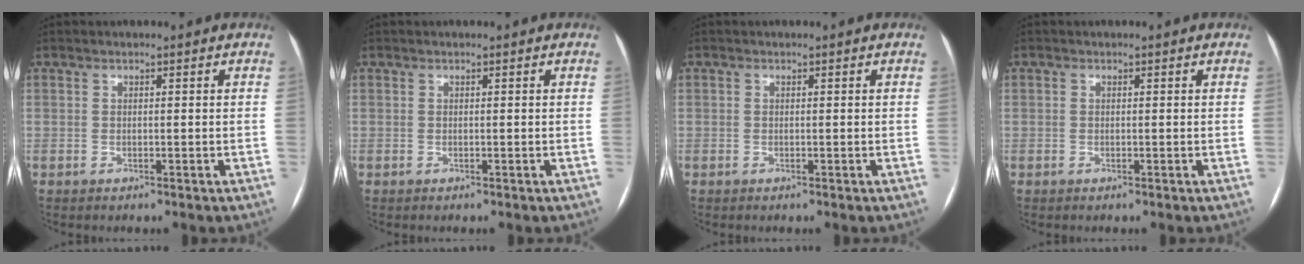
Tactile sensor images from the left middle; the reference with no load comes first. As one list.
[{"total": 0.0}, {"total": 0.0}, {"total": 0.0}]